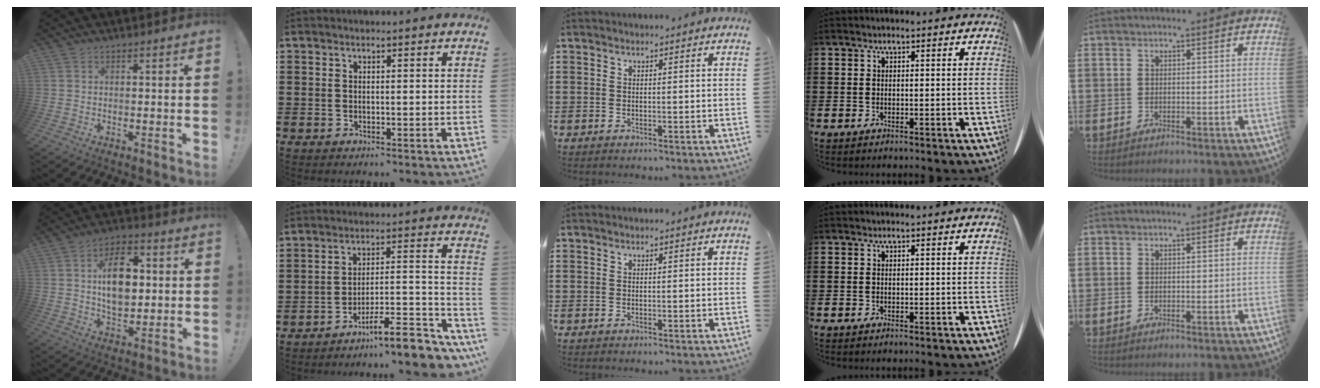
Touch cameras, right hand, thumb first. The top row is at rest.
{"thumb": {"total": 14.6, "force": [2.4, 9.5, 10.8], "torque": [-0.169, 0.011, 0.041]}, "index": {"total": 10.1, "force": [-8.2, 1.8, 5.6], "torque": [-0.075, 0.021, -0.152]}}